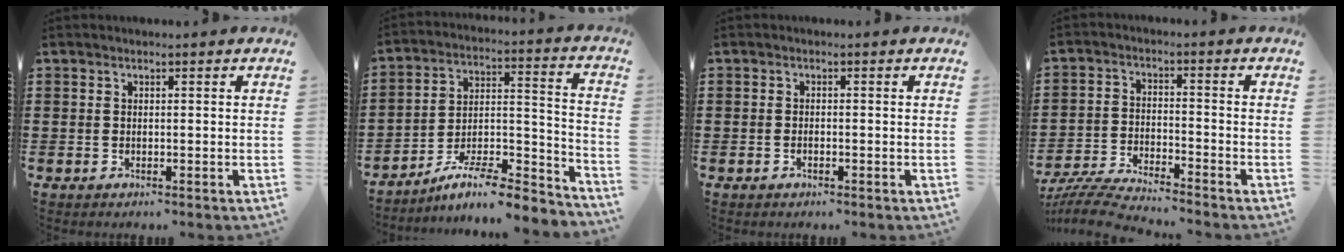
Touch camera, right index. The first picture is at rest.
{"total": 8.6, "force": [-7.2, 1.5, 4.5], "torque": [-0.066, 0.010, -0.137]}
{"total": 0.6, "force": [-0.4, 0.0, 0.5], "torque": [-0.013, -0.008, -0.004]}
{"total": 5.7, "force": [-5.5, 0.1, 1.4], "torque": [-0.041, -0.007, -0.112]}